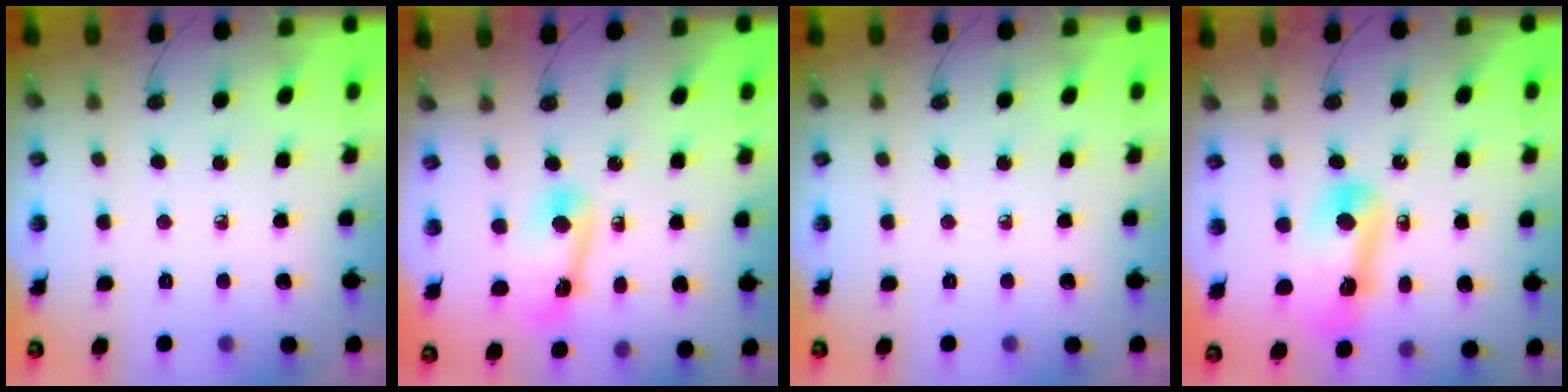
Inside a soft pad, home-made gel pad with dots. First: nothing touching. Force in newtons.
{"total": 11.0, "press": 8.1, "slide": 7.4}
{"total": 0.0}
{"total": 13.8, "press": 13.7, "slide": 1.5}